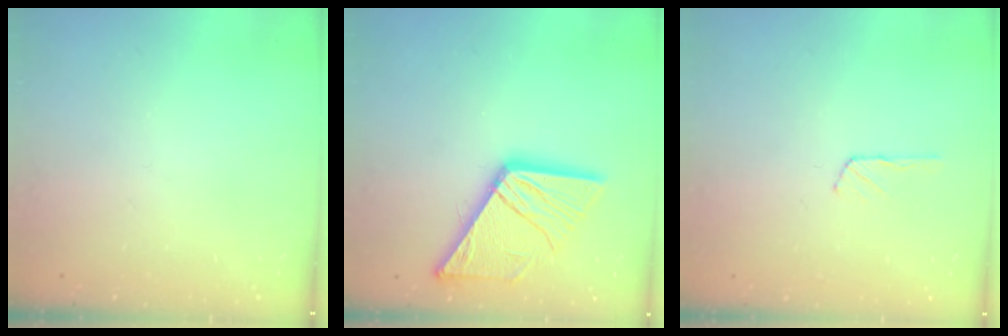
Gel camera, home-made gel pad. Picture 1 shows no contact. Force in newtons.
{"total": 15.2, "press": 15.1, "slide": 1.5}
{"total": 2.3, "press": 2.3, "slide": 0.2}